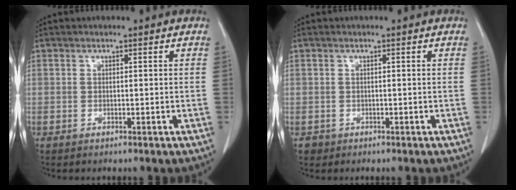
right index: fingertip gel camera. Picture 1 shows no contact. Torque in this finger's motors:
{"motor_torque": [-0.24, 0.09, -0.41, -0.10]}